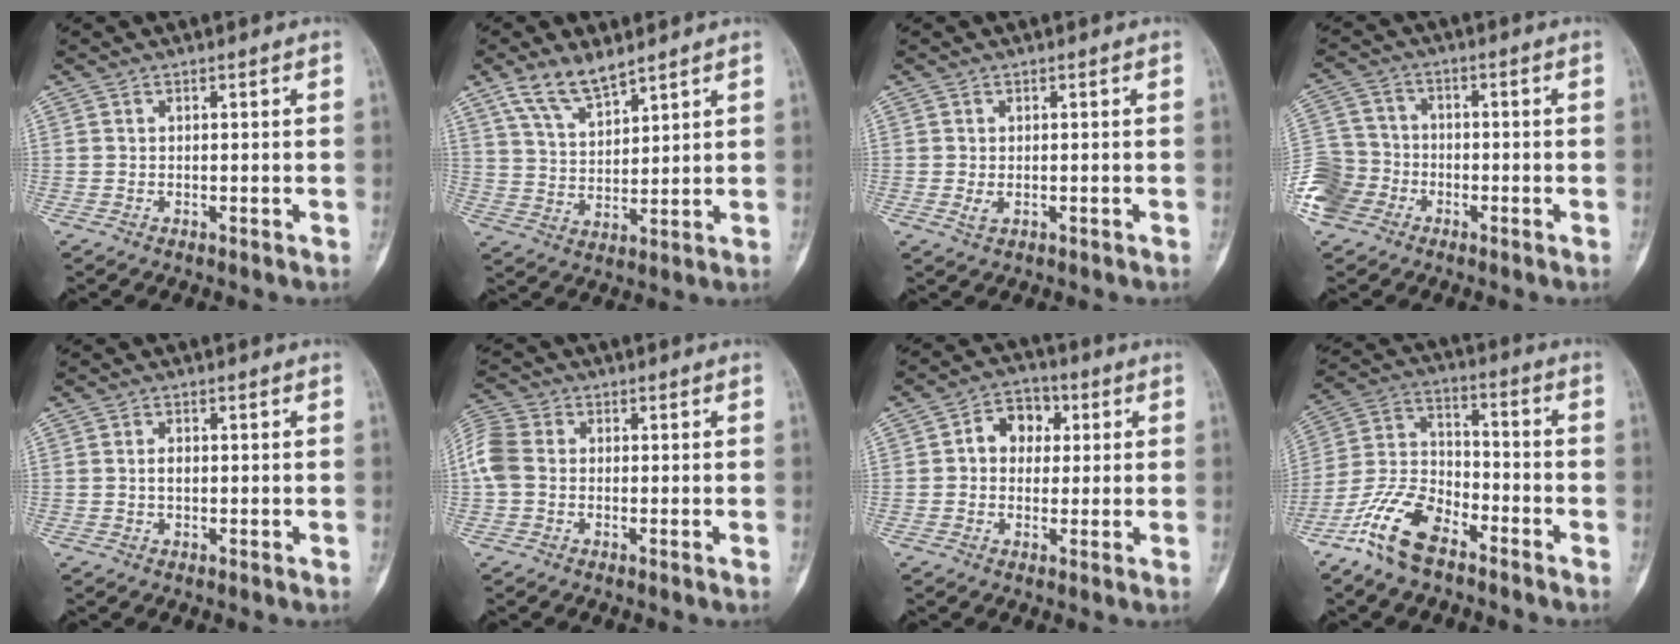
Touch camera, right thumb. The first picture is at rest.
{"total": 8.2, "force": [6.1, 3.1, 4.6], "torque": [-0.075, -0.032, 0.123]}
{"total": 1.5, "force": [-0.3, 0.9, 1.2], "torque": [-0.027, -0.004, -0.003]}
{"total": 9.7, "force": [-5.0, 7.6, 3.3], "torque": [-0.065, 0.031, -0.103]}
{"total": 1.5, "force": [-0.1, 1.0, 1.1], "torque": [-0.019, 0.002, -0.003]}
{"total": 7.5, "force": [-0.3, 5.7, 4.8], "torque": [-0.114, 0.016, -0.017]}
{"total": 7.4, "force": [1.4, 6.0, 4.2], "torque": [-0.032, 0.012, 0.013]}
{"total": 13.2, "force": [-8.8, 6.1, 7.8], "torque": [-0.159, 0.051, -0.179]}